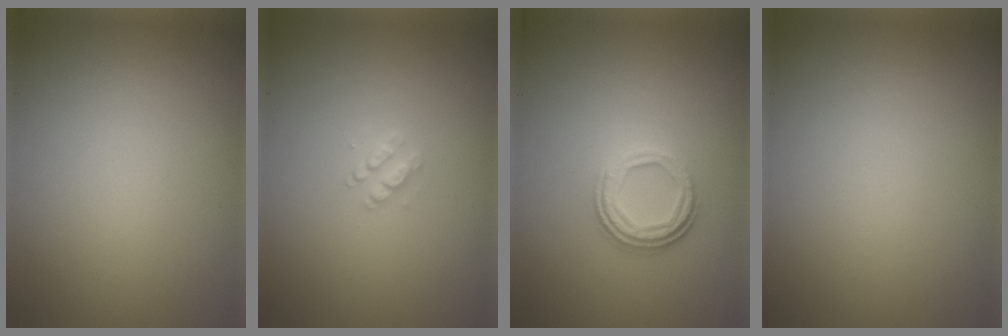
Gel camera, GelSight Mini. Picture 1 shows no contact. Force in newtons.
{"total": 1.4, "press": 1.3, "slide": 0.3}
{"total": 3.5, "press": 2.6, "slide": 2.3}
{"total": 0.0}